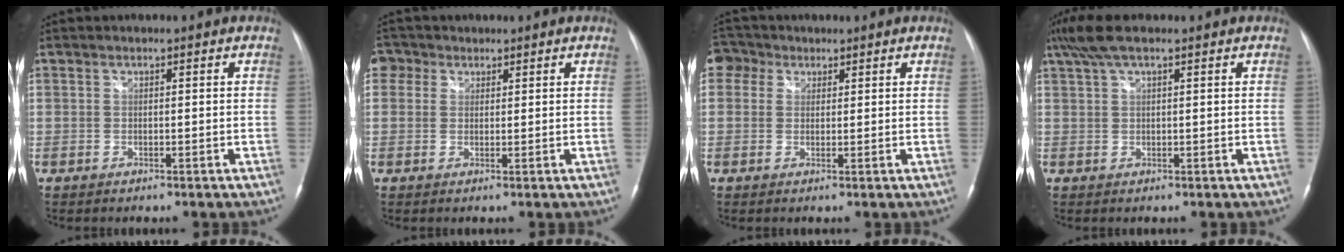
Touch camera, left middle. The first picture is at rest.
{"total": 3.2, "force": [1.7, 2.7, 0.5], "torque": [-0.010, 0.016, 0.028]}
{"total": 3.9, "force": [2.0, 3.3, 0.8], "torque": [-0.020, 0.019, 0.037]}
{"total": 5.4, "force": [3.7, 1.1, 3.8], "torque": [-0.085, 0.033, 0.072]}